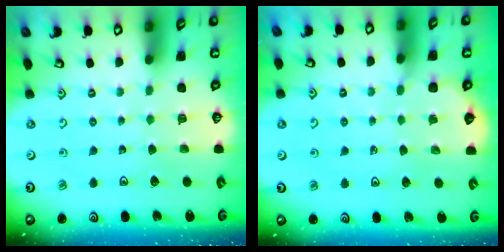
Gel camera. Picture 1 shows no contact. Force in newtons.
{"total": 2.3, "press": 2.3, "slide": 0.1}